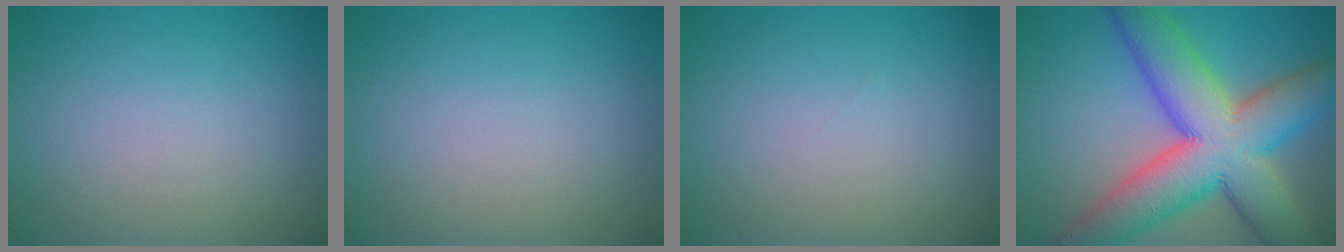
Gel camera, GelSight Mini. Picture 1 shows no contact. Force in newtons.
{"total": 0.0}
{"total": 0.0}
{"total": 13.6, "press": 13.6, "slide": 0.6}